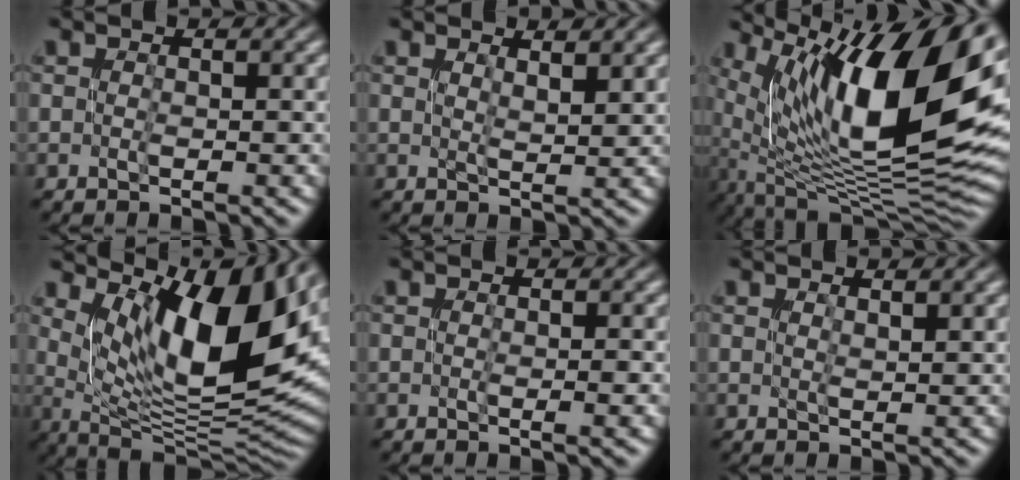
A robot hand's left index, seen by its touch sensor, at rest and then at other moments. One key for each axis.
{"total": 1.6, "fx": 1.1, "fy": 0.3, "fz": 1.2, "tx": -0.017, "ty": -0.002, "tz": 0.022}
{"total": 15.4, "fx": 5.0, "fy": 6.3, "fz": 13.2, "tx": -0.217, "ty": 0.003, "tz": 0.099}
{"total": 12.7, "fx": 5.1, "fy": 4.8, "fz": 10.5, "tx": -0.157, "ty": -0.011, "tz": 0.102}
{"total": 1.3, "fx": -0.3, "fy": 0.4, "fz": 1.2, "tx": -0.017, "ty": -0.001, "tz": -0.005}
{"total": 0.7, "fx": 0.5, "fy": 0.1, "fz": 0.4, "tx": -0.008, "ty": 0.000, "tz": 0.013}